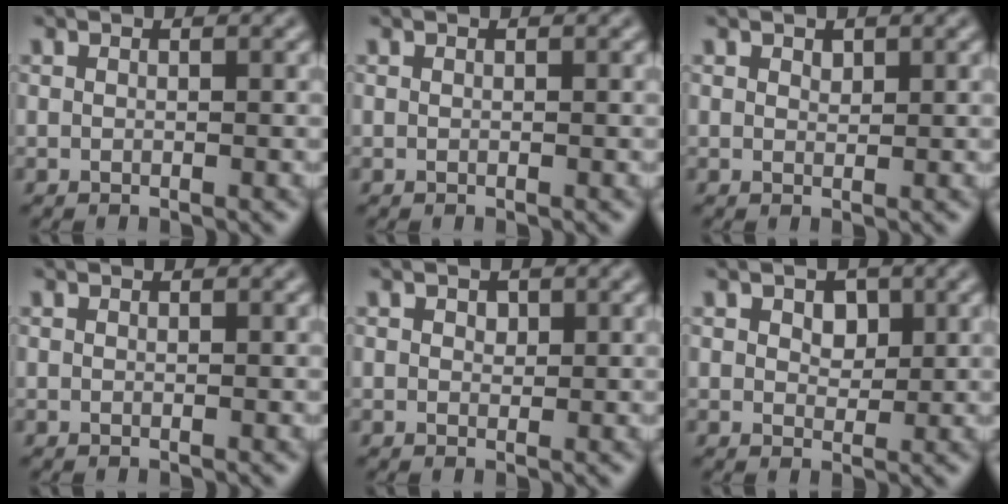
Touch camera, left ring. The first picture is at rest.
{"total": 0.0}
{"total": 0.7, "force": [0.5, 0.4, 0.2], "torque": [-0.006, -0.003, 0.010]}
{"total": 0.0}
{"total": 0.8, "force": [0.4, 0.7, 0.4], "torque": [-0.007, -0.004, 0.005]}
{"total": 2.0, "force": [0.7, 1.4, 1.2], "torque": [-0.022, -0.002, 0.010]}